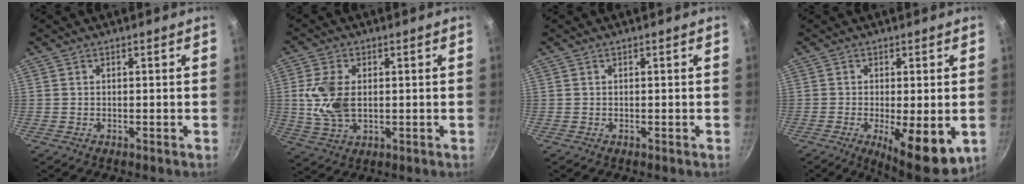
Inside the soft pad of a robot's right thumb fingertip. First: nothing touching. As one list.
[{"total": 9.1, "force": [0.7, 5.4, 7.3], "torque": [-0.156, -0.002, 0.022]}, {"total": 0.0}, {"total": 12.3, "force": [-3.7, 4.1, 11.0], "torque": [-0.155, -0.022, -0.046]}]